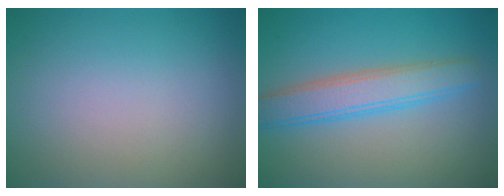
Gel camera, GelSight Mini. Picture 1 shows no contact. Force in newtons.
{"total": 4.3, "press": 4.3, "slide": 0.1}